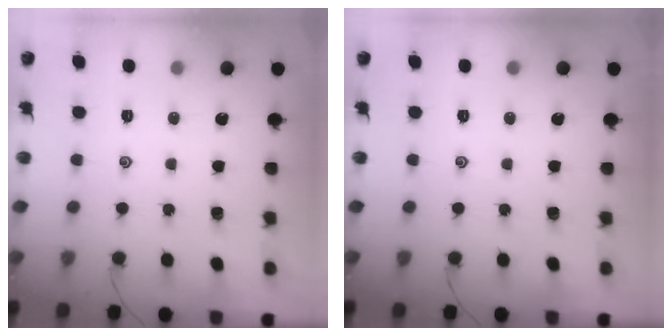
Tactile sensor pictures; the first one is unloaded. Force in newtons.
{"total": 0.0}